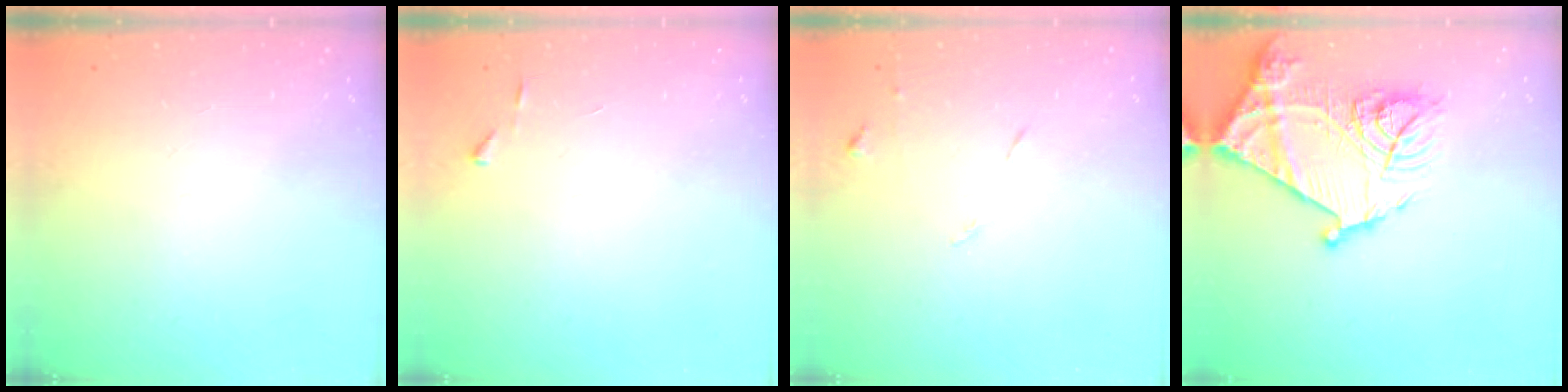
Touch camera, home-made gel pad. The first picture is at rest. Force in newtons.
{"total": 2.7, "press": 2.7, "slide": 0.3}
{"total": 5.3, "press": 5.2, "slide": 0.7}
{"total": 20.6, "press": 20.5, "slide": 1.8}